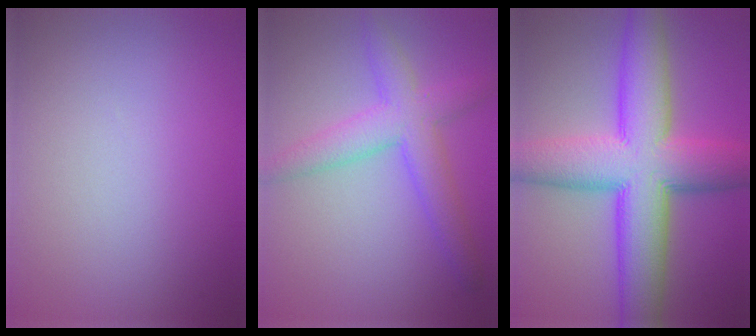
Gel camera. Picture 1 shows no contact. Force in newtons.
{"total": 4.8, "press": 4.8, "slide": 0.1}
{"total": 12.1, "press": 12.1, "slide": 0.4}